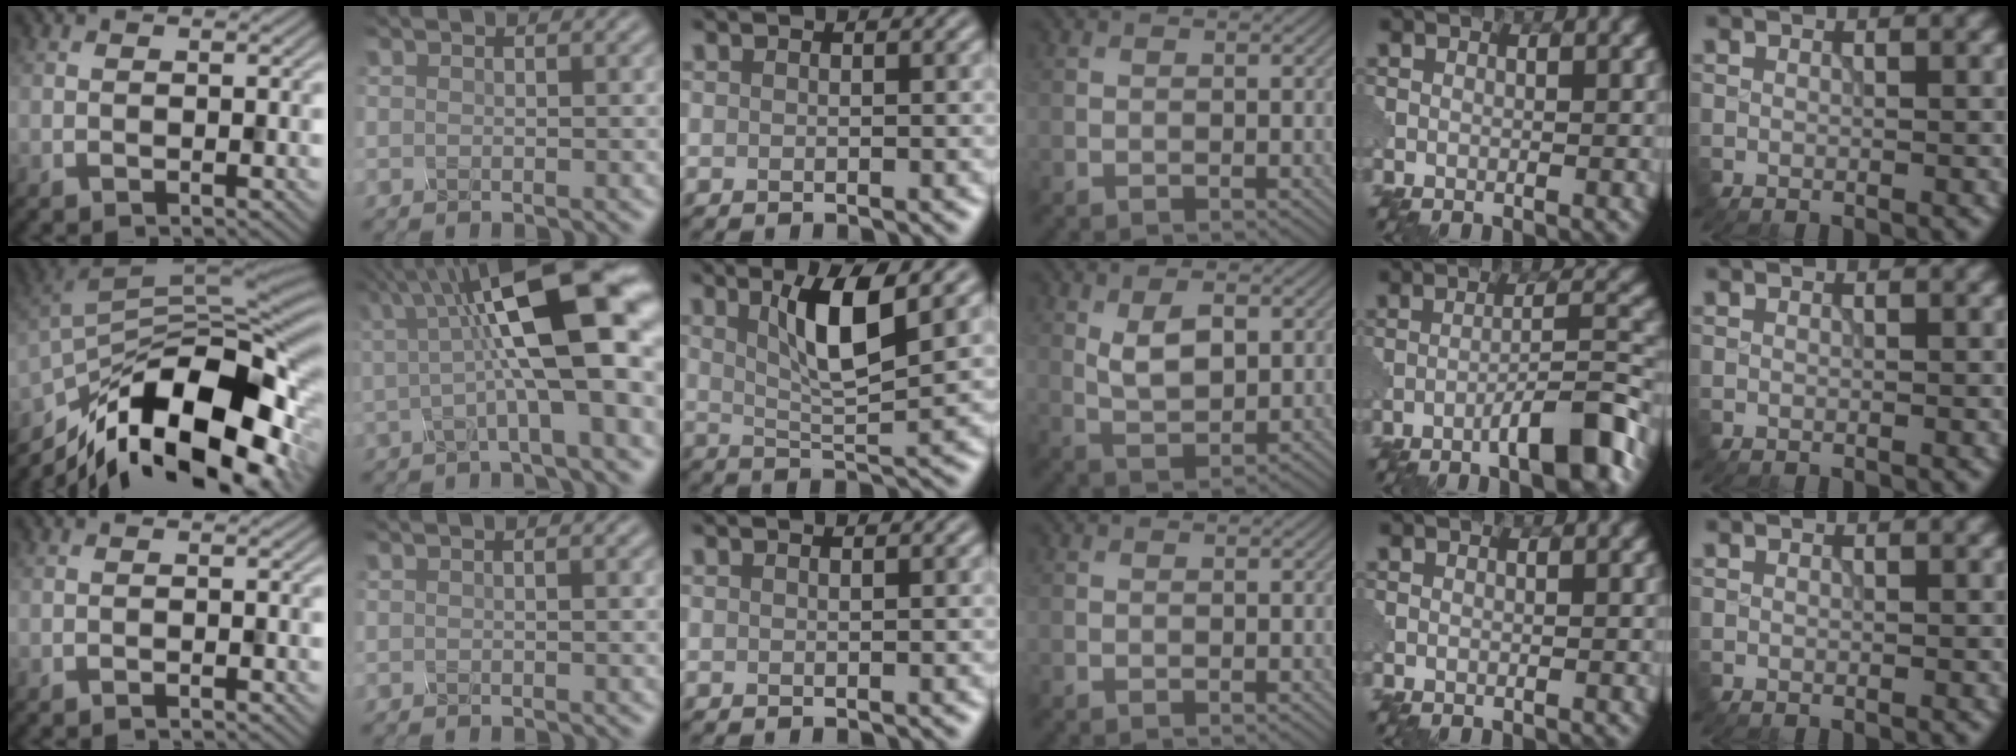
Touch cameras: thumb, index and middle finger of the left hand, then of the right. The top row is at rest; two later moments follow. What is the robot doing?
{"motion": "assemble", "object": "glue stick"}